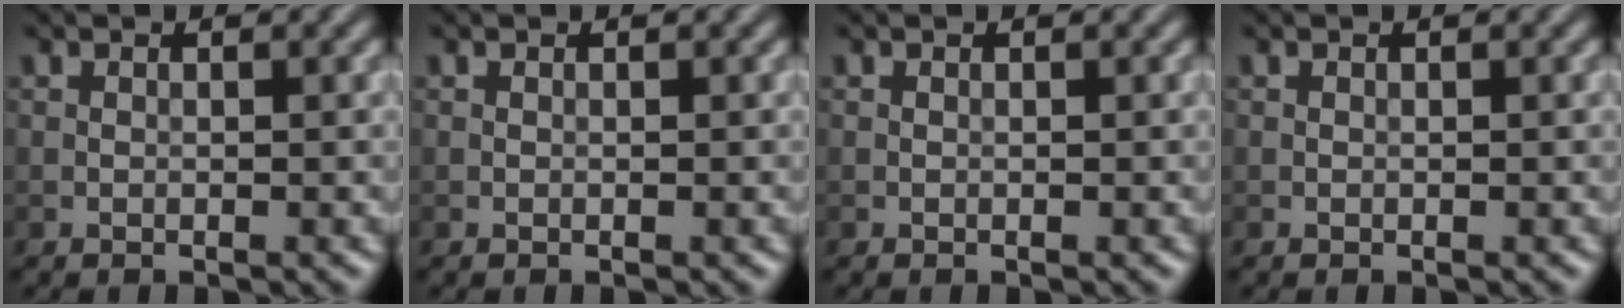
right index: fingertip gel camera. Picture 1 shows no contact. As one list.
[{"total": 0.0}, {"total": 0.0}, {"total": 0.0}]